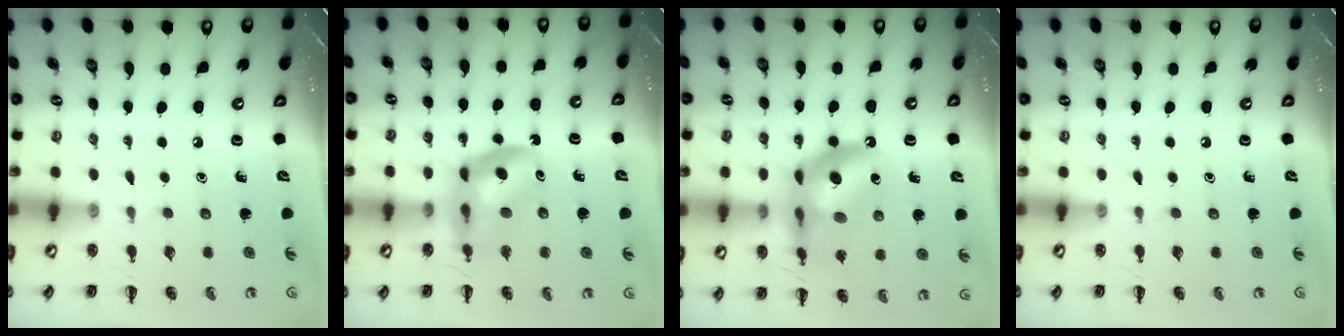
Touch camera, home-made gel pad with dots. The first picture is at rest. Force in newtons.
{"total": 9.4, "press": 9.0, "slide": 2.8}
{"total": 16.1, "press": 15.6, "slide": 4.1}
{"total": 0.0}